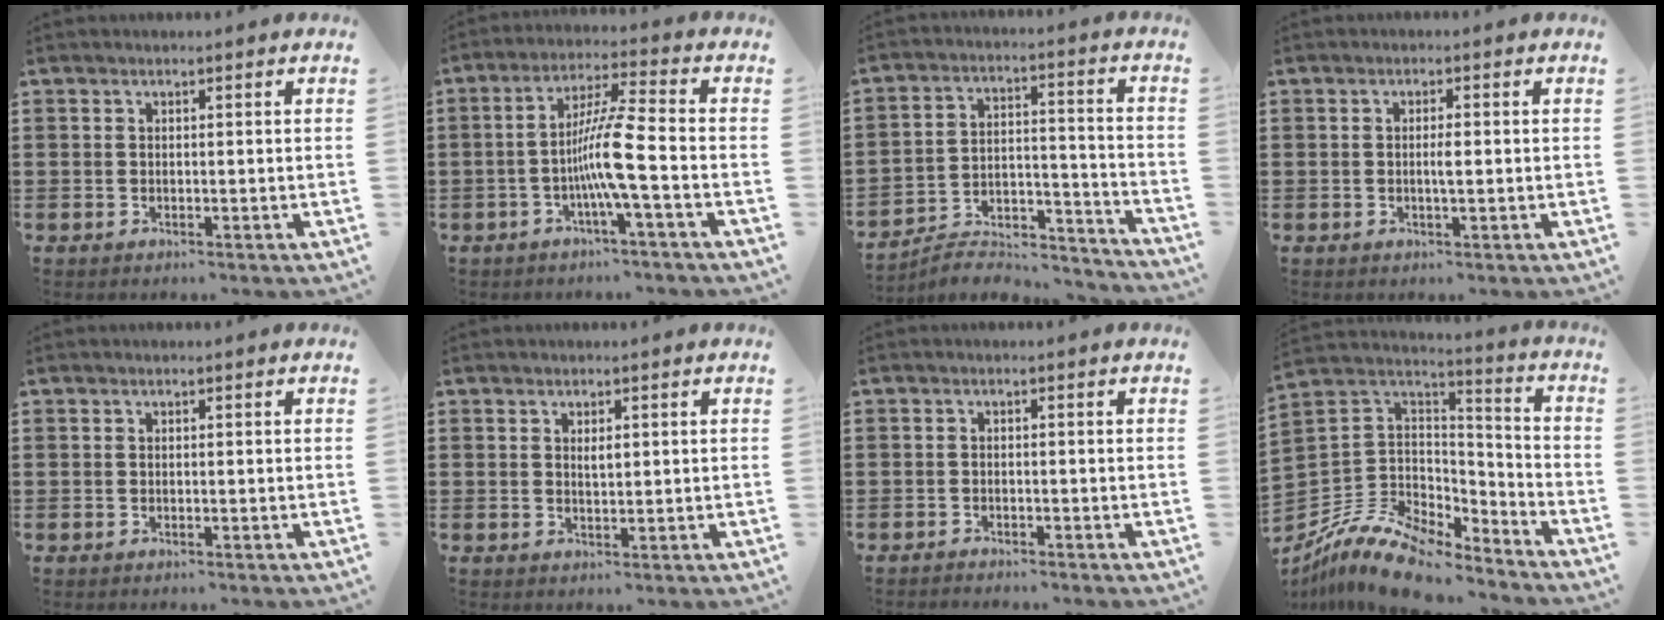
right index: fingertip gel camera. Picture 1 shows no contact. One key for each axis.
{"total": 8.4, "fx": -2.4, "fy": 0.0, "fz": 8.1, "tx": -0.161, "ty": -0.008, "tz": -0.053}
{"total": 5.9, "fx": -5.5, "fy": 1.5, "fz": 1.2, "tx": -0.019, "ty": 0.009, "tz": -0.109}
{"total": 2.1, "fx": -0.2, "fy": 0.4, "fz": 2.0, "tx": -0.039, "ty": -0.001, "tz": -0.004}
{"total": 0.0}
{"total": 1.5, "fx": 0.5, "fy": 0.6, "fz": 1.3, "tx": -0.019, "ty": 0.002, "tz": 0.005}
{"total": 1.1, "fx": -1.1, "fy": 0.1, "fz": -0.1, "tx": -0.001, "ty": 0.004, "tz": -0.024}
{"total": 11.9, "fx": -9.3, "fy": 5.4, "fz": 5.2, "tx": -0.128, "ty": 0.021, "tz": -0.181}